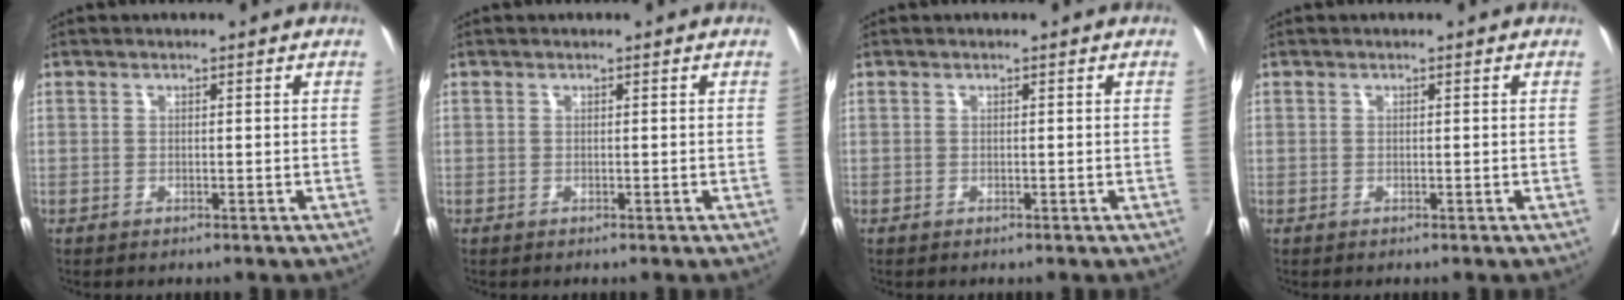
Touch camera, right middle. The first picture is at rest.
{"total": 0.0}
{"total": 0.0}
{"total": 0.0}